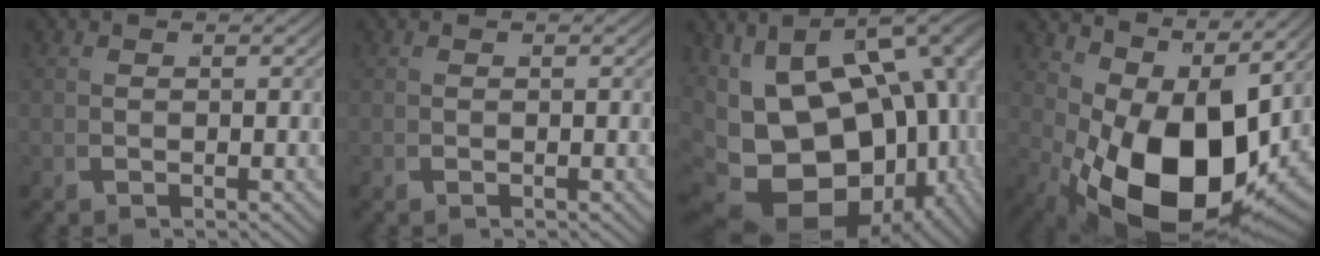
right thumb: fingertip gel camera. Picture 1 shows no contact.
{"total": 0.0}
{"total": 18.8, "force": [-1.9, 12.4, 14.0], "torque": [-0.263, -0.063, 0.004]}
{"total": 15.5, "force": [-0.5, 8.5, 13.0], "torque": [-0.232, -0.062, 0.035]}